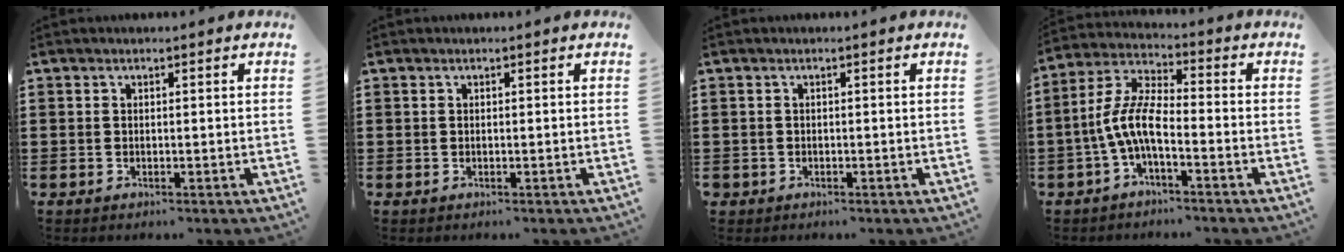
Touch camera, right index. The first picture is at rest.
{"total": 0.0}
{"total": 0.6, "force": [-0.4, 0.5, -0.1], "torque": [0.000, 0.004, -0.010]}
{"total": 7.6, "force": [-3.1, 2.2, 6.6], "torque": [-0.163, -0.013, -0.067]}